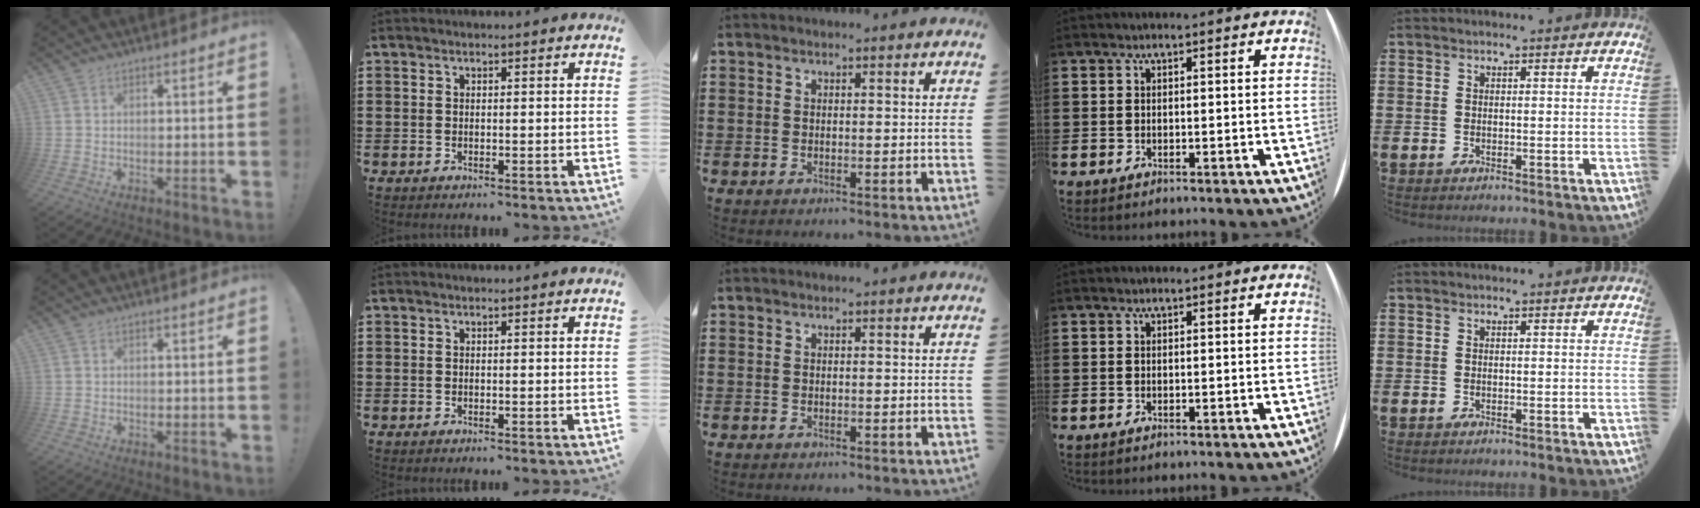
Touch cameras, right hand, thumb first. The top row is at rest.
{}